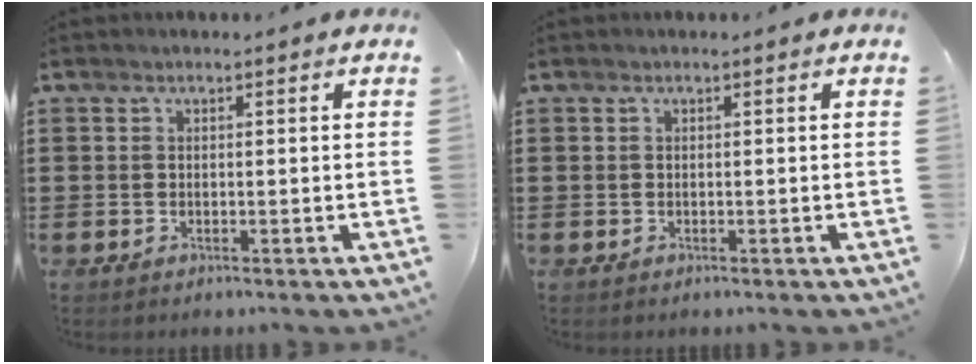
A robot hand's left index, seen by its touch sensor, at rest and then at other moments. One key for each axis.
{"total": 0.0}